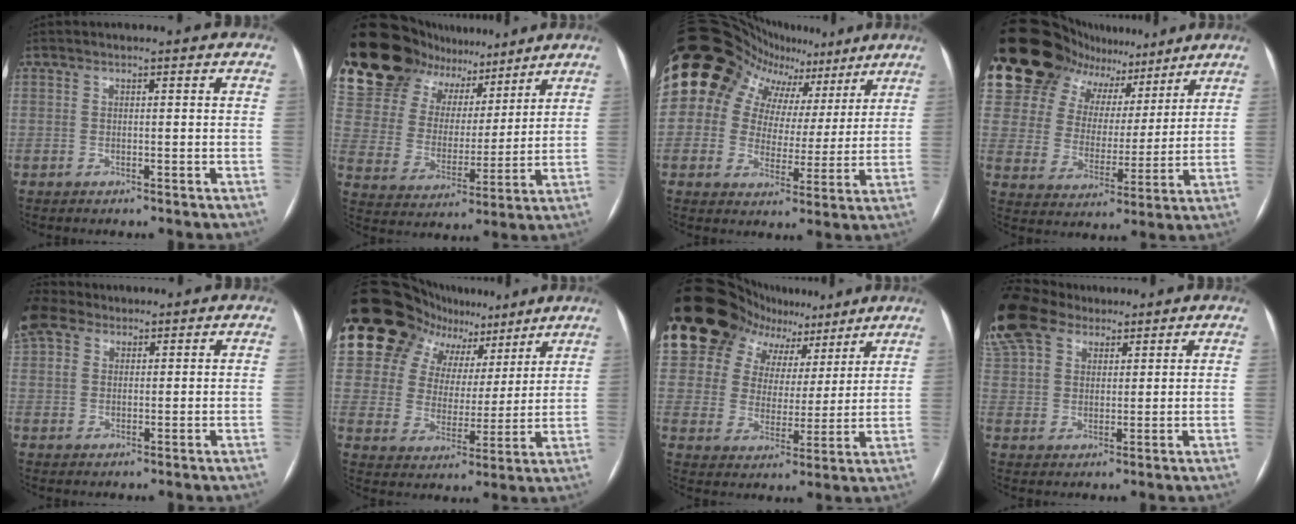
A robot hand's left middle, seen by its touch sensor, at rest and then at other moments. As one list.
[{"total": 19.2, "force": [15.2, 9.5, 6.9], "torque": [-0.149, 0.049, 0.260]}, {"total": 17.0, "force": [10.0, 12.3, 6.3], "torque": [-0.109, 0.060, 0.142]}, {"total": 21.6, "force": [17.0, 11.1, 7.3], "torque": [-0.175, 0.052, 0.277]}, {"total": 4.3, "force": [3.6, 2.0, 1.2], "torque": [-0.042, 0.019, 0.080]}, {"total": 17.3, "force": [12.2, 10.6, 6.0], "torque": [-0.119, 0.055, 0.192]}, {"total": 15.8, "force": [11.9, 9.4, 4.4], "torque": [-0.089, 0.039, 0.183]}, {"total": 15.1, "force": [11.1, 8.3, 6.2], "torque": [-0.172, 0.048, 0.209]}]